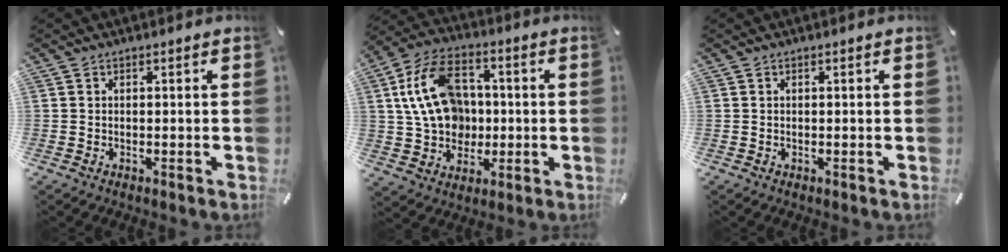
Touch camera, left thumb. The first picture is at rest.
{"total": 15.6, "force": [1.3, 12.2, 9.7], "torque": [-0.207, 0.022, 0.029]}
{"total": 0.0}